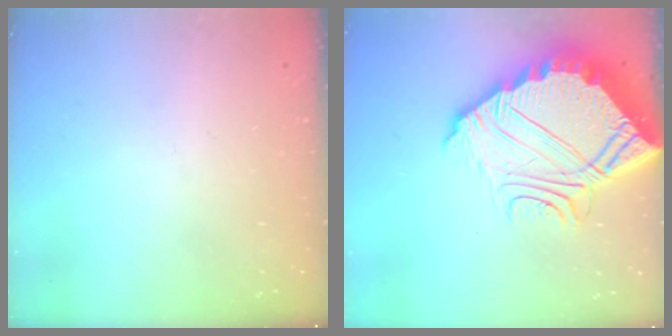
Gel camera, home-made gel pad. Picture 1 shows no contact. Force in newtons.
{"total": 15.8, "press": 15.7, "slide": 1.3}